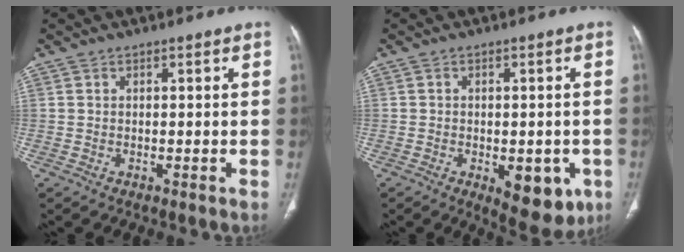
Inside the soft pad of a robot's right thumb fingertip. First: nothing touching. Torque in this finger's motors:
{"motor_torque": [1.16, 1.30, -0.17, 0.10, 0.27]}